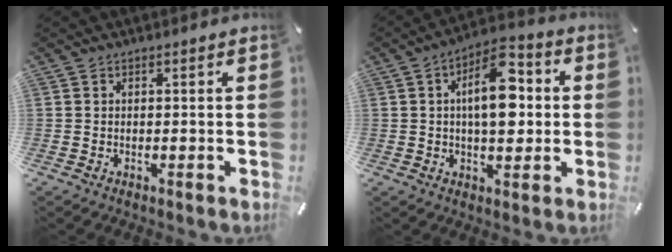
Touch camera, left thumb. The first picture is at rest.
{"total": 13.1, "force": [1.8, 7.0, 10.9], "torque": [-0.166, -0.008, 0.028]}